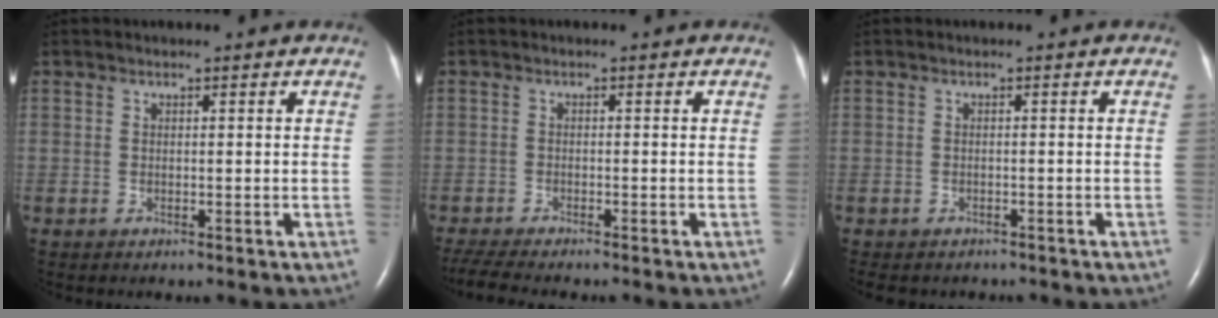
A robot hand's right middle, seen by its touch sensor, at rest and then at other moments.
{"total": 5.8, "force": [-5.1, 0.1, 2.7], "torque": [-0.052, -0.017, -0.087]}
{"total": 6.7, "force": [-5.7, 2.9, 2.0], "torque": [-0.033, -0.001, -0.068]}